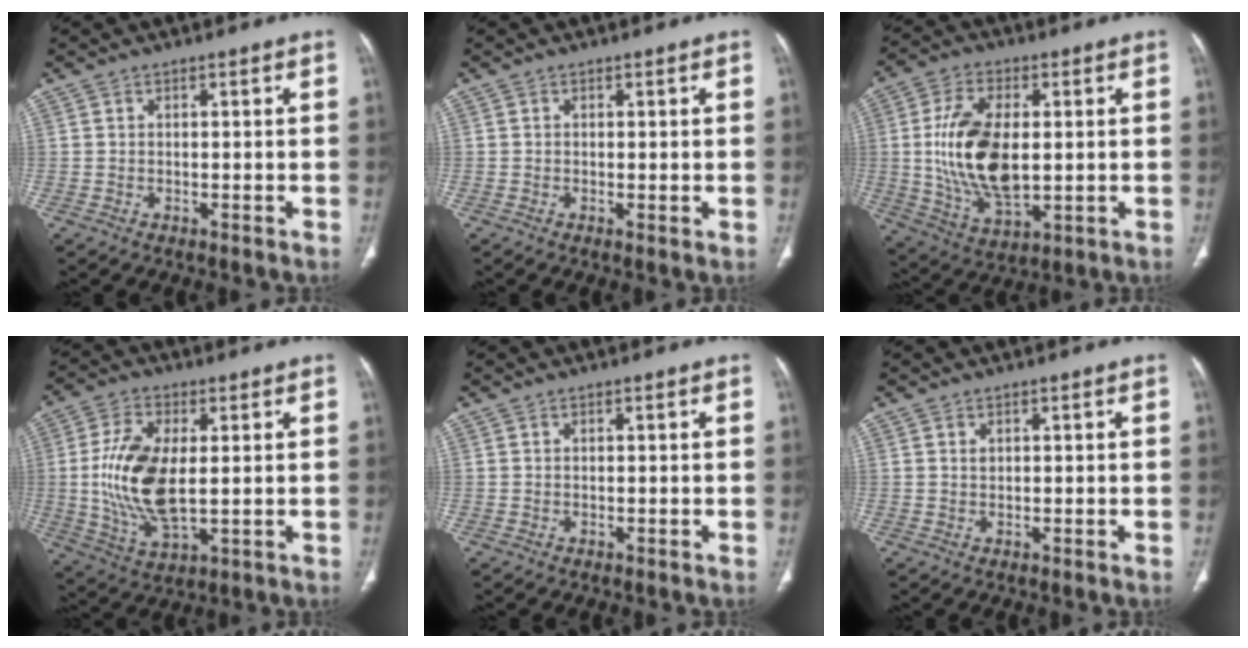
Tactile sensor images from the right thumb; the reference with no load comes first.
{"total": 0.7, "force": [0.0, 0.2, 0.7], "torque": [-0.016, -0.004, -0.002]}
{"total": 16.3, "force": [0.8, 8.7, 13.8], "torque": [-0.261, -0.011, 0.024]}
{"total": 14.2, "force": [0.7, 6.8, 12.5], "torque": [-0.255, -0.011, 0.020]}
{"total": 0.0}
{"total": 0.7, "force": [0.3, 0.4, 0.4], "torque": [-0.006, 0.001, 0.008]}